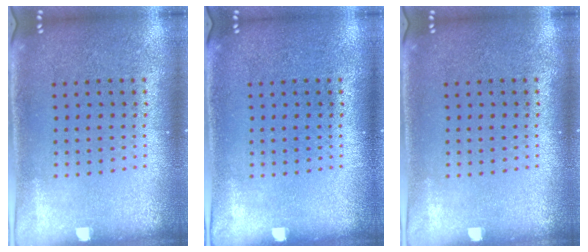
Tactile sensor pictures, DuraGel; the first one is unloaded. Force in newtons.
{"total": 0.0}
{"total": 0.0}